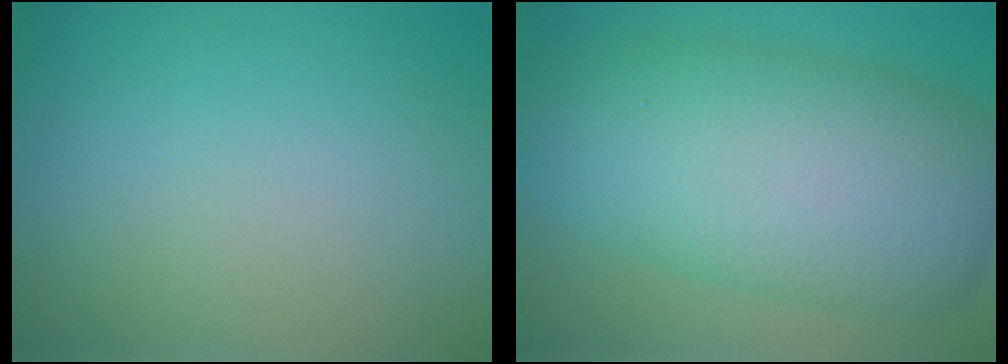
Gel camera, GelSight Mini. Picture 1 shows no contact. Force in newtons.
{"total": 12.8, "press": 12.8, "slide": 0.3}